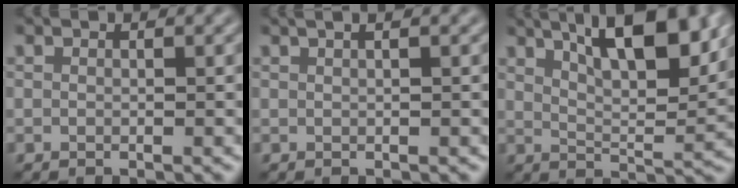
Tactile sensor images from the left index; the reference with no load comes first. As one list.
[{"total": 3.0, "force": [1.6, 1.5, 2.1], "torque": [-0.006, 0.011, -0.008]}, {"total": 9.2, "force": [5.4, 2.7, 6.9], "torque": [-0.094, 0.014, 0.078]}]